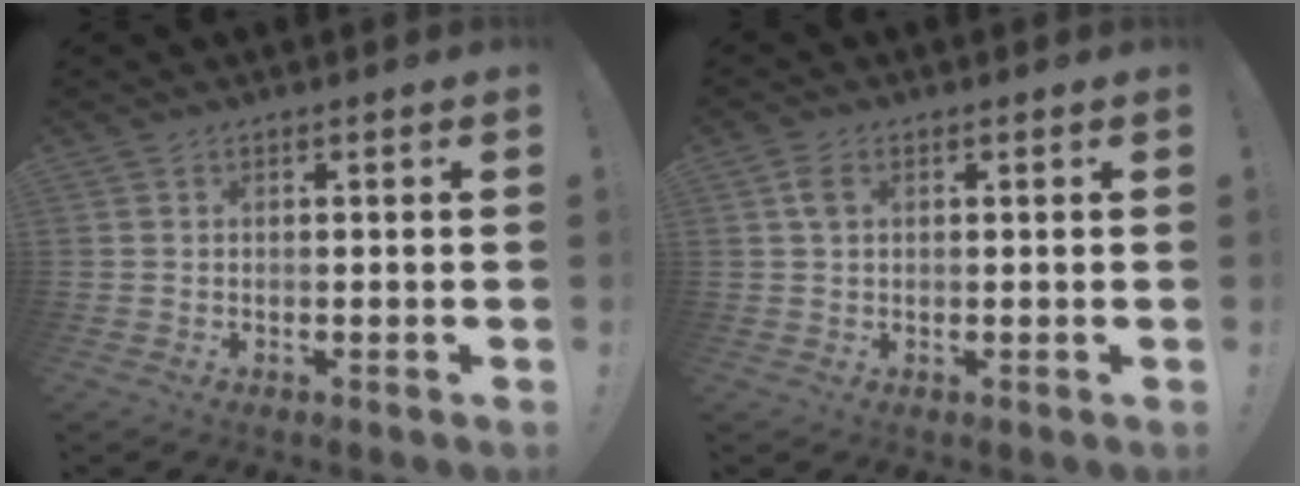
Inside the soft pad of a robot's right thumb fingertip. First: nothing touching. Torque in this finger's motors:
{"motor_torque": [-0.24, 0.39, -0.09, 0.08, 0.15]}